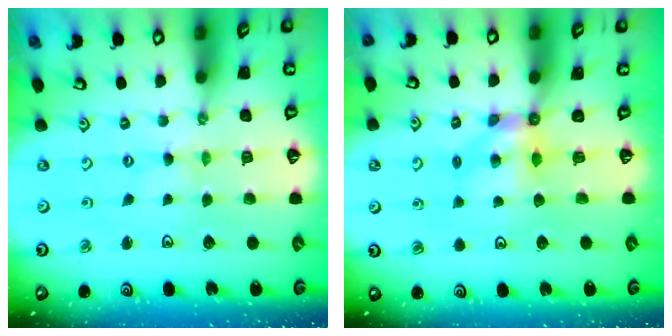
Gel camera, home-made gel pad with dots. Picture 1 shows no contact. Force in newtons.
{"total": 5.6, "press": 5.6, "slide": 0.2}